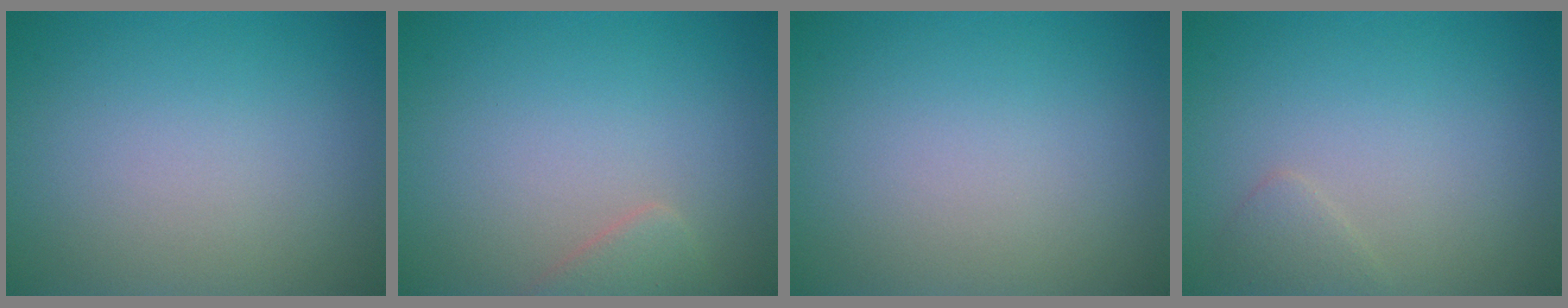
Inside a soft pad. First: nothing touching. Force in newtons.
{"total": 1.8, "press": 1.8, "slide": 0.1}
{"total": 0.0}
{"total": 1.1, "press": 1.1, "slide": 0.0}